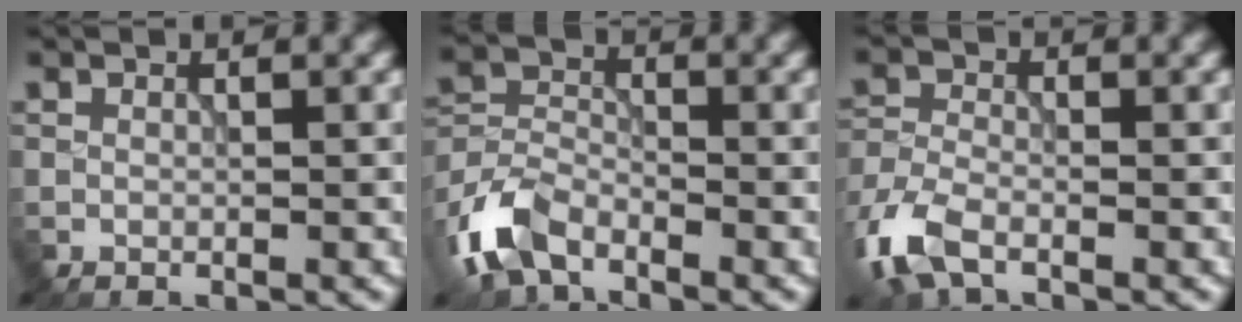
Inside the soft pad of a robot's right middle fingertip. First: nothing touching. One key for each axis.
{"total": 5.8, "fx": -4.0, "fy": 2.9, "fz": 3.1, "tx": -0.070, "ty": -0.004, "tz": -0.091}
{"total": 5.3, "fx": -3.2, "fy": 2.5, "fz": 3.3, "tx": -0.082, "ty": -0.008, "tz": -0.082}